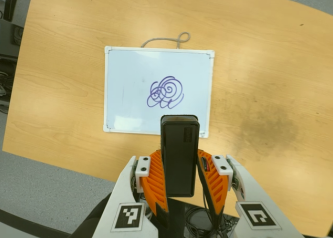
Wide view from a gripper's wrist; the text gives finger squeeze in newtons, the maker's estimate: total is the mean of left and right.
{"total": 4.8, "left": 3.3, "right": 6.2}